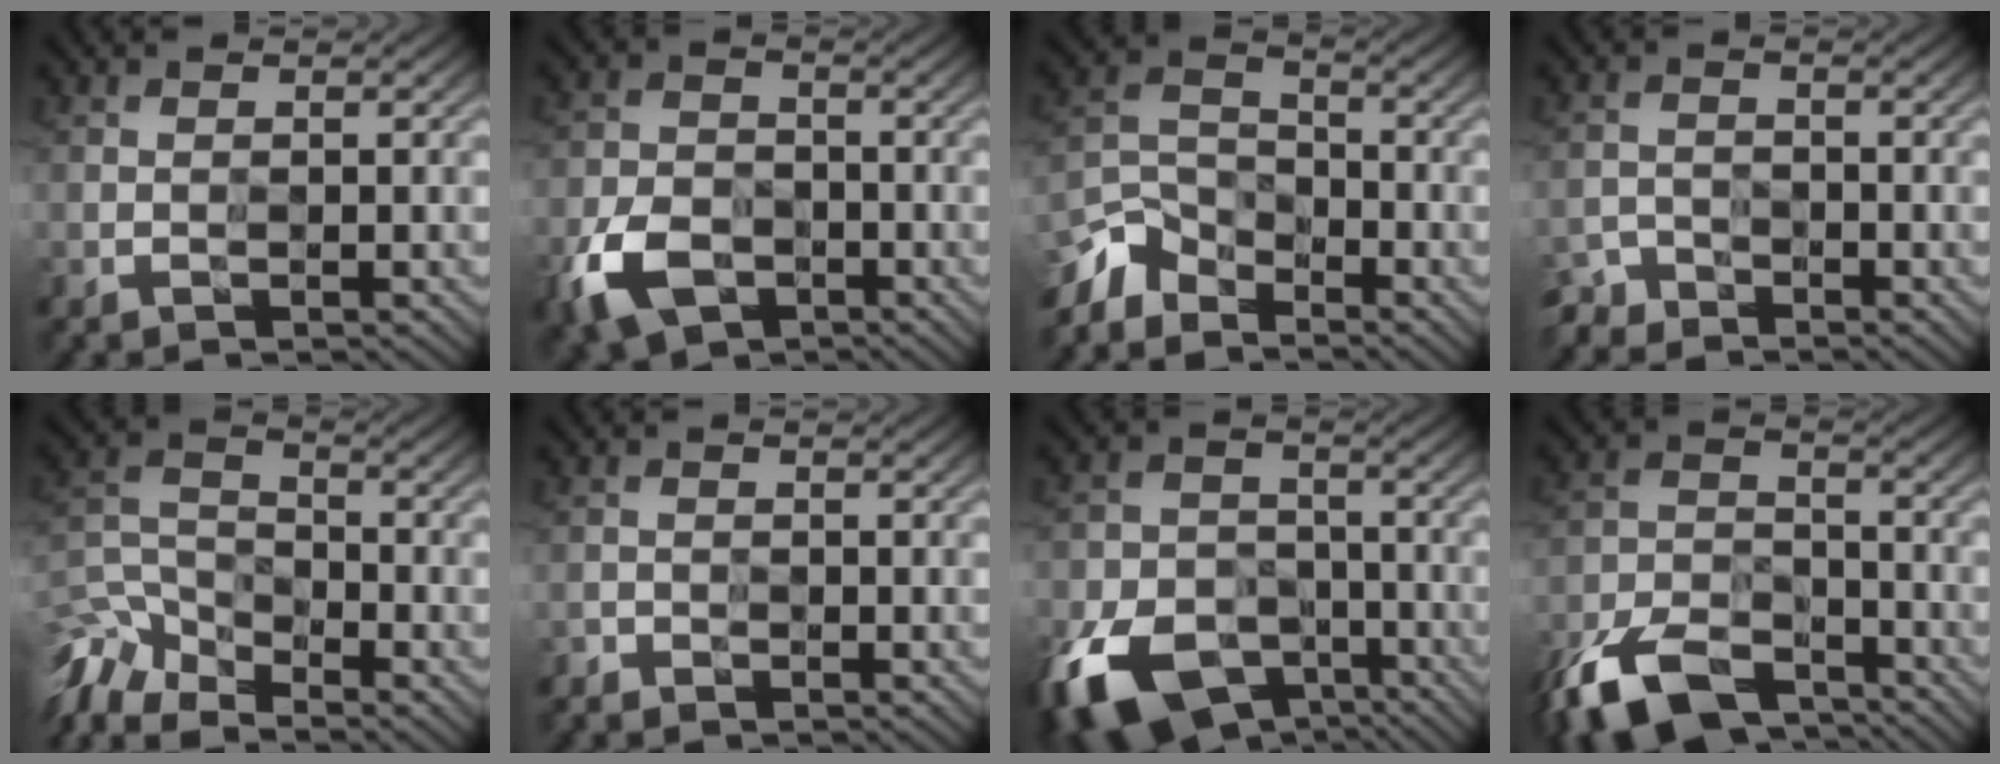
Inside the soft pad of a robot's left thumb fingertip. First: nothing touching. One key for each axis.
{"total": 5.3, "fx": -2.9, "fy": 4.0, "fz": 1.8, "tx": -0.048, "ty": -0.006, "tz": -0.063}
{"total": 6.2, "fx": -5.3, "fy": 3.1, "fz": 0.9, "tx": -0.018, "ty": -0.004, "tz": -0.122}
{"total": 3.3, "fx": -3.1, "fy": 1.0, "fz": -0.6, "tx": 0.015, "ty": -0.005, "tz": -0.063}
{"total": 9.8, "fx": -8.0, "fy": 4.2, "fz": 3.7, "tx": -0.097, "ty": -0.012, "tz": -0.167}
{"total": 1.7, "fx": -1.6, "fy": 0.5, "fz": -0.5, "tx": 0.011, "ty": -0.006, "tz": -0.029}
{"total": 9.9, "fx": -6.2, "fy": 6.6, "fz": 3.8, "tx": -0.092, "ty": -0.024, "tz": -0.123}
{"total": 8.8, "fx": -7.3, "fy": 3.7, "fz": 3.2, "tx": -0.071, "ty": -0.006, "tz": -0.155}